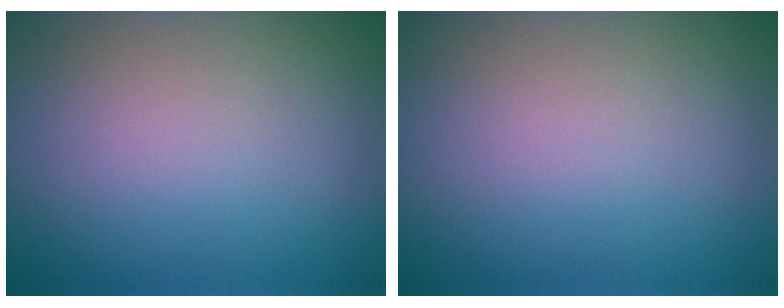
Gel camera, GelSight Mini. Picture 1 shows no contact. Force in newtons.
{"total": 0.0}